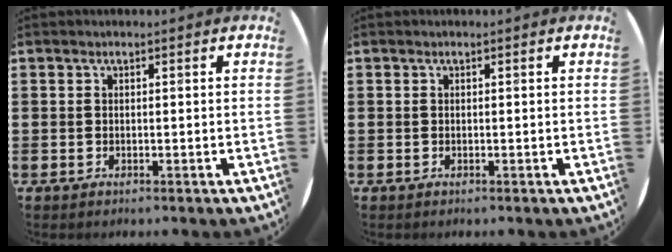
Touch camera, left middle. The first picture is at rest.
{"total": 0.0}